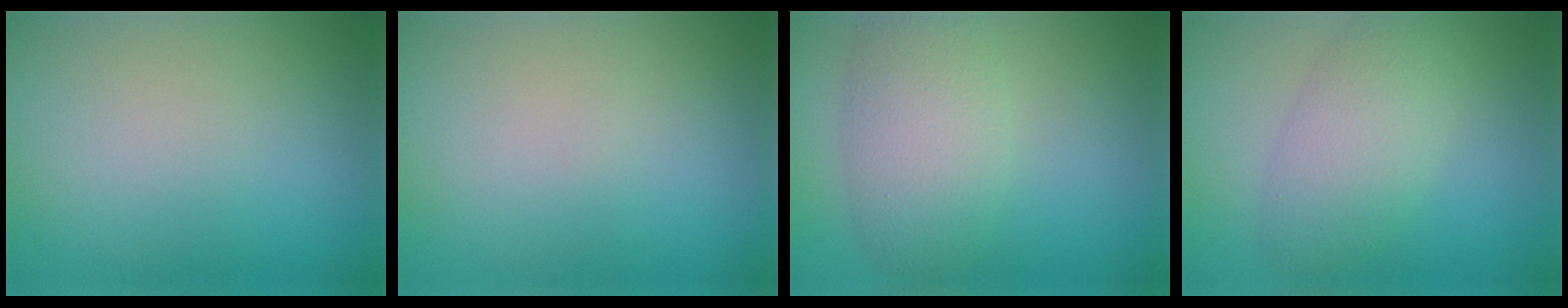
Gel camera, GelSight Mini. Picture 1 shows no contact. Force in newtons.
{"total": 0.0}
{"total": 5.3, "press": 5.3, "slide": 0.3}
{"total": 4.7, "press": 4.7, "slide": 0.3}